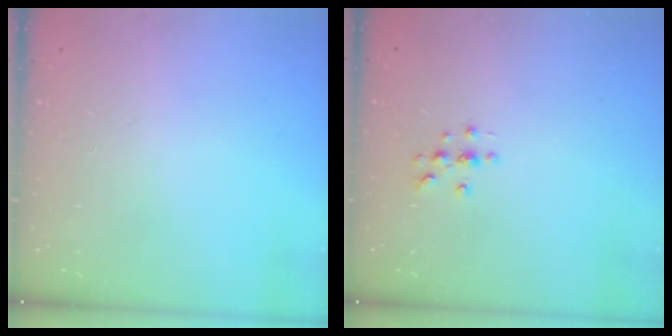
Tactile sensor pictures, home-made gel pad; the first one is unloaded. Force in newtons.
{"total": 3.7, "press": 3.7, "slide": 0.4}